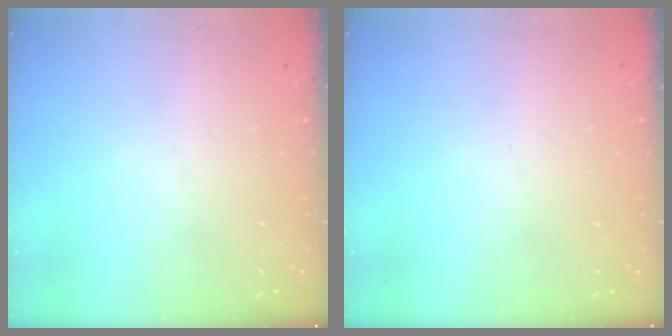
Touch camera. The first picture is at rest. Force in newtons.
{"total": 0.0}